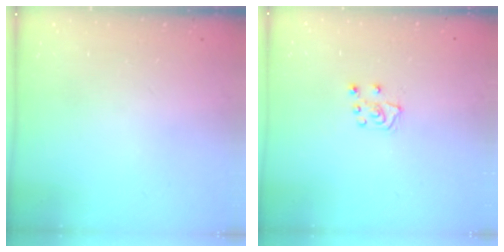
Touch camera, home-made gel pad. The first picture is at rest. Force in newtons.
{"total": 6.4, "press": 6.3, "slide": 0.5}